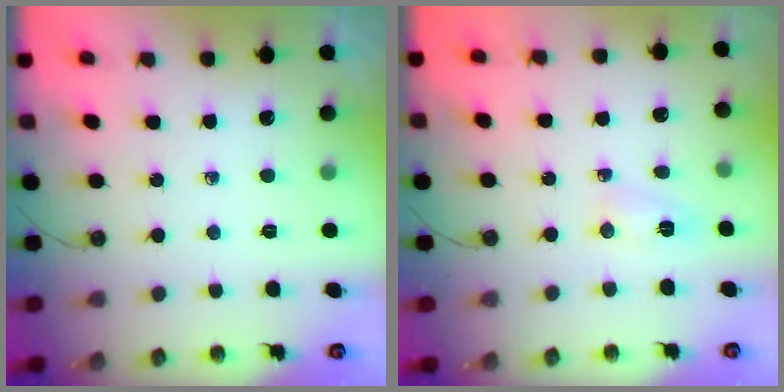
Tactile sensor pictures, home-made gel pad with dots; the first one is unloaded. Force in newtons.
{"total": 2.9, "press": 2.7, "slide": 1.0}